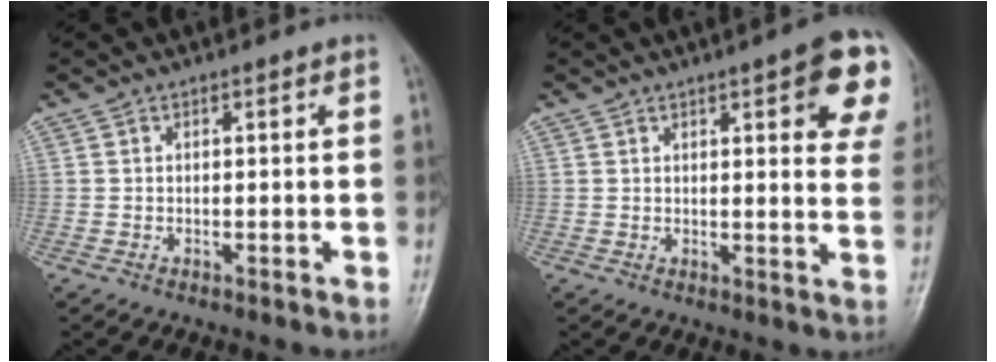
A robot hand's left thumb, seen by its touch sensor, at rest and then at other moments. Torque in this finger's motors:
{"motor_torque": [2.31, 2.27, 0.32, -0.52, 0.13]}